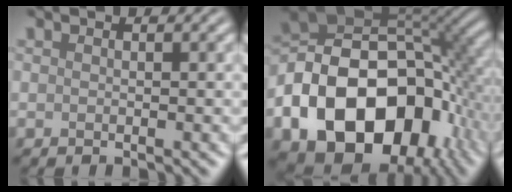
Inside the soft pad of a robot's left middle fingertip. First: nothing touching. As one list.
[{"total": 18.6, "force": [-6.5, 12.8, 11.8], "torque": [-0.230, -0.012, -0.113]}]